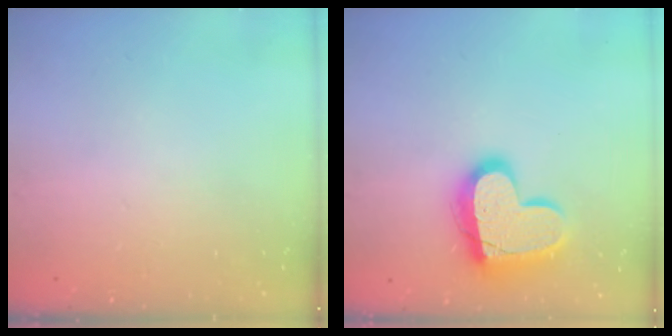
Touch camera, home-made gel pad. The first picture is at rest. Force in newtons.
{"total": 17.6, "press": 17.6, "slide": 1.2}